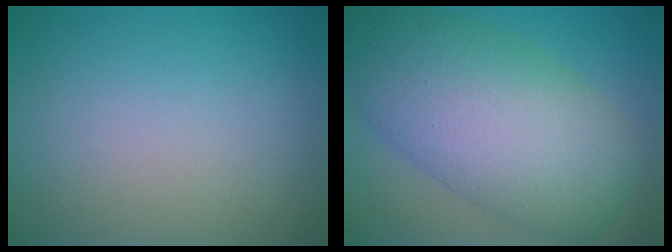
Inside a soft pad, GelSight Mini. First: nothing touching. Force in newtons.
{"total": 11.3, "press": 11.3, "slide": 0.4}